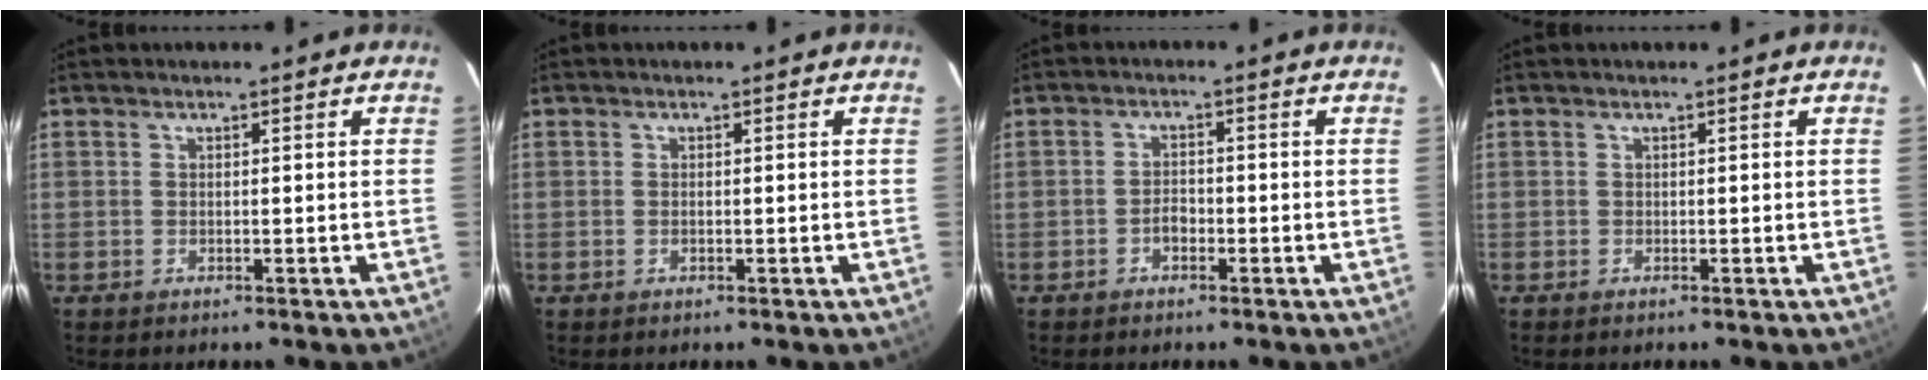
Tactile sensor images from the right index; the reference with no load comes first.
{"total": 0.5, "force": [-0.1, 0.2, 0.5], "torque": [-0.011, 0.001, -0.003]}
{"total": 2.1, "force": [-1.2, 1.3, 1.2], "torque": [-0.025, 0.006, -0.023]}
{"total": 0.0}